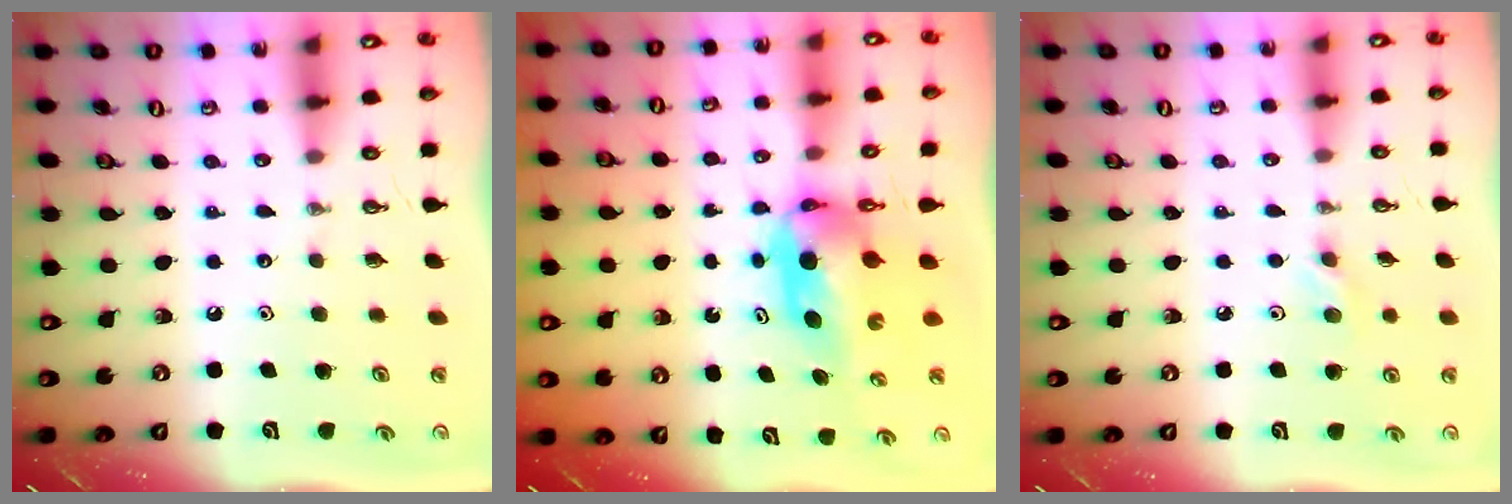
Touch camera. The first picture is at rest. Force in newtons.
{"total": 5.6, "press": 5.5, "slide": 0.5}
{"total": 5.9, "press": 5.8, "slide": 0.8}